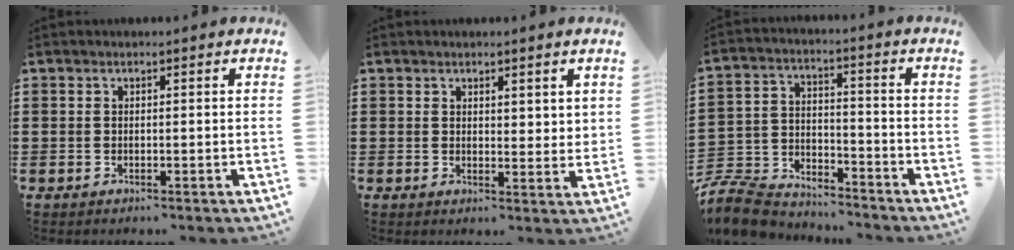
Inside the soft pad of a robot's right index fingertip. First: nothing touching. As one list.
[{"total": 2.2, "force": [1.9, 1.1, 0.3], "torque": [-0.003, 0.005, 0.035]}, {"total": 8.4, "force": [-8.0, 2.1, 1.5], "torque": [-0.046, 0.015, -0.164]}]